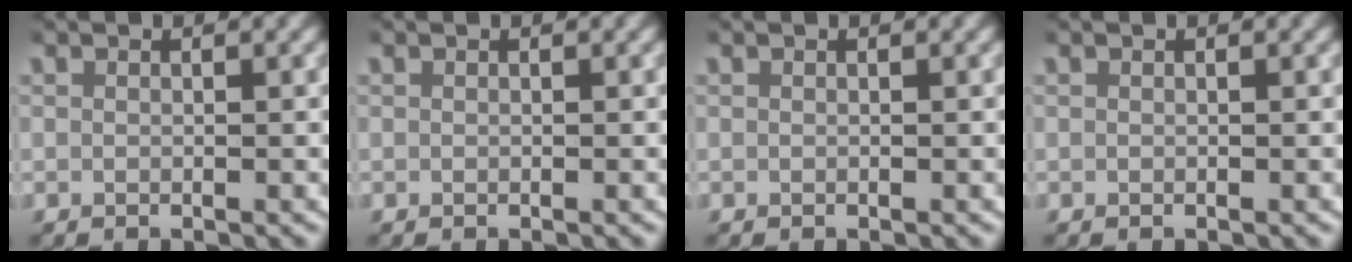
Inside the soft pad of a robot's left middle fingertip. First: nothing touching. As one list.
[{"total": 0.0}, {"total": 0.0}, {"total": 0.0}]